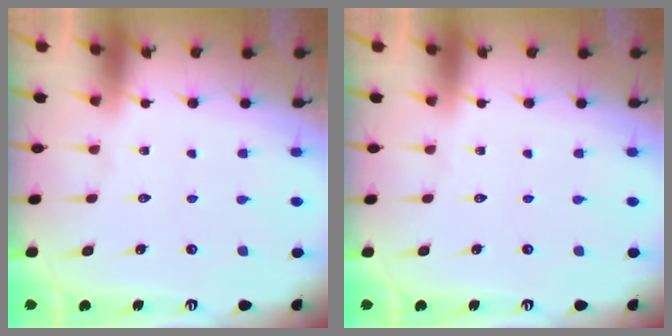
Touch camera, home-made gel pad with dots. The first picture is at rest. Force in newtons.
{"total": 0.0}